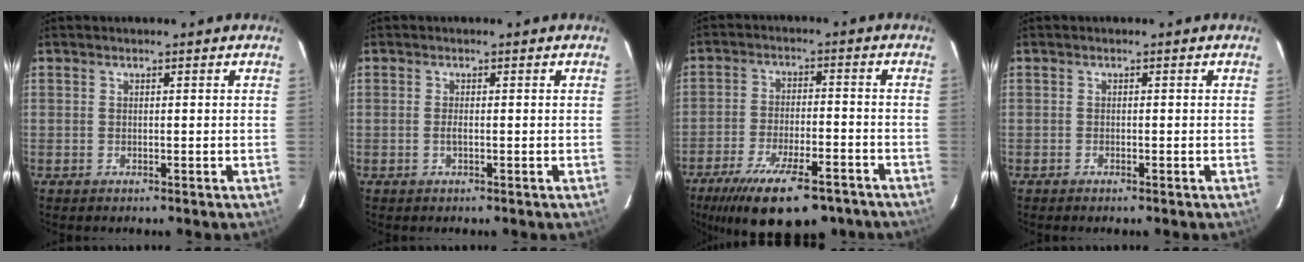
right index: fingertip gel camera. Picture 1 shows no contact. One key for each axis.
{"total": 0.9, "fx": -0.2, "fy": 0.2, "fz": 0.9, "tx": -0.018, "ty": 0.000, "tz": -0.004}
{"total": 18.6, "fx": -13.2, "fy": 6.3, "fz": 11.5, "tx": -0.219, "ty": -0.035, "tz": -0.199}
{"total": 0.6, "fx": -0.5, "fy": 0.1, "fz": 0.2, "tx": -0.006, "ty": -0.001, "tz": -0.011}